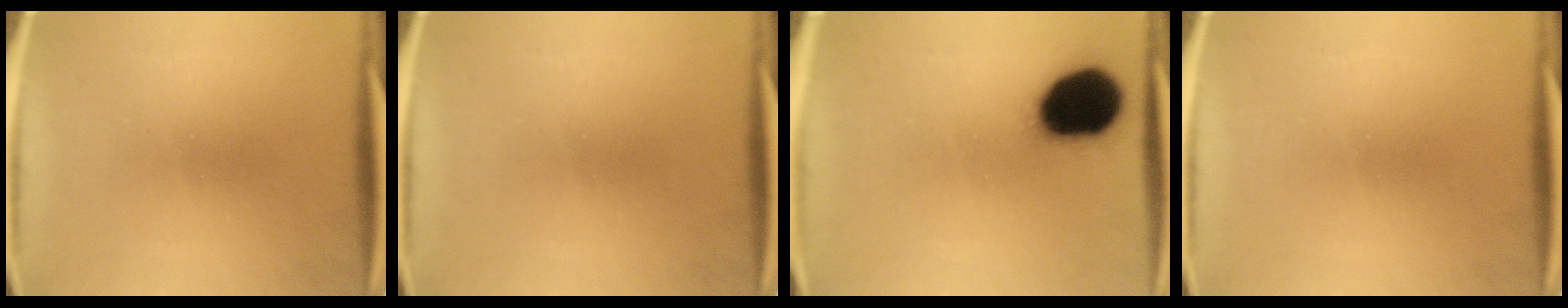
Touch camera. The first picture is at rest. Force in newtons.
{"total": 0.0}
{"total": 19.3}
{"total": 0.0}